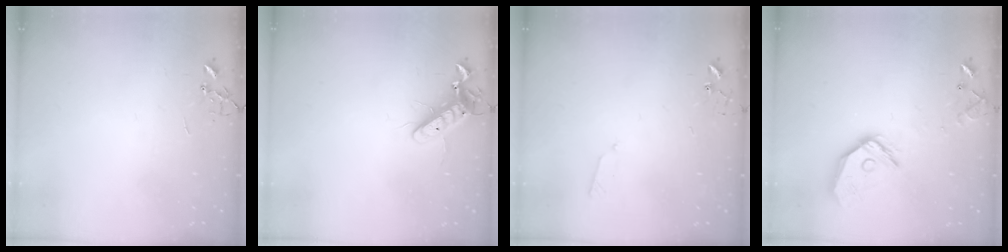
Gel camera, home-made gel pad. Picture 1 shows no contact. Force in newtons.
{"total": 11.6, "press": 11.5, "slide": 1.5}
{"total": 4.1, "press": 4.0, "slide": 0.6}
{"total": 14.6, "press": 14.4, "slide": 1.8}